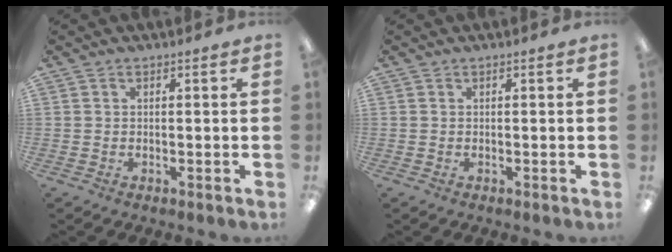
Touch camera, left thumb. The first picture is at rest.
{"total": 0.0}